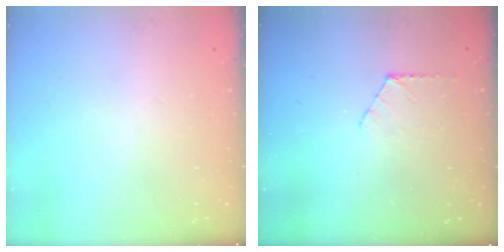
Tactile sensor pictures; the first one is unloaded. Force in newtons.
{"total": 5.9, "press": 5.9, "slide": 0.5}